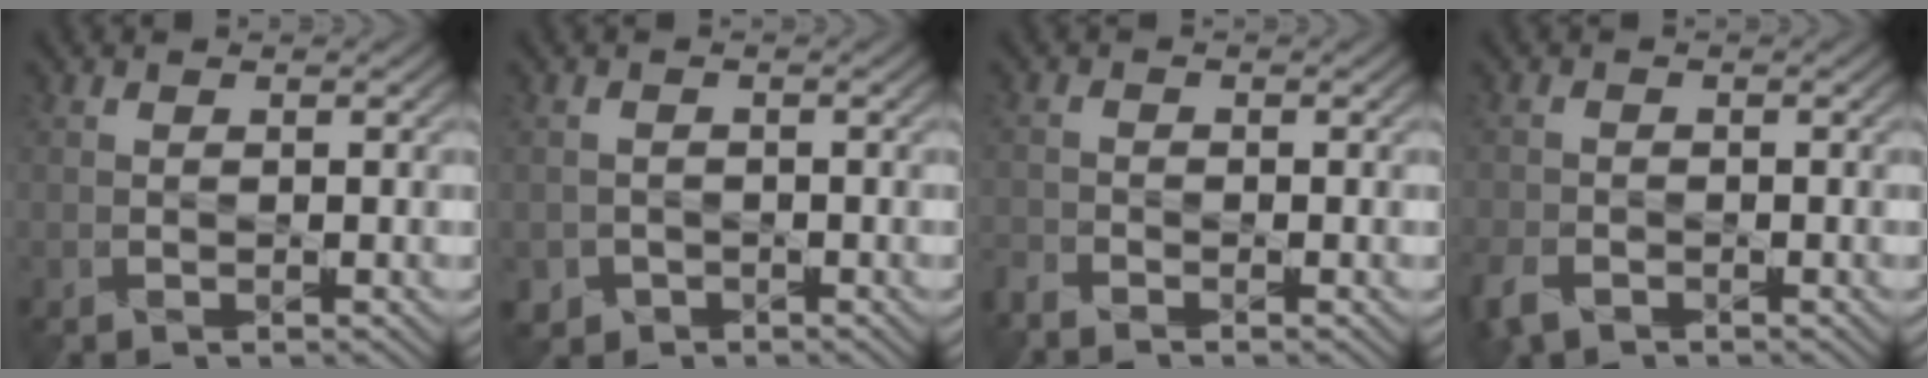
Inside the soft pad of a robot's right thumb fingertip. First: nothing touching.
{"total": 2.1, "force": [-1.2, 1.7, 0.2], "torque": [-0.003, -0.007, -0.026]}
{"total": 2.2, "force": [-2.1, 0.3, 0.5], "torque": [-0.015, -0.010, -0.053]}
{"total": 3.6, "force": [-2.5, 1.9, 1.7], "torque": [-0.045, -0.013, -0.057]}